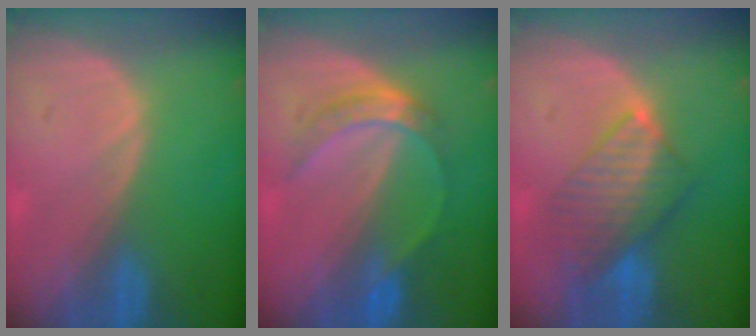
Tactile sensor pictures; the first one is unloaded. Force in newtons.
{"total": 5.0, "press": 4.8, "slide": 1.5}
{"total": 8.0, "press": 7.1, "slide": 3.7}